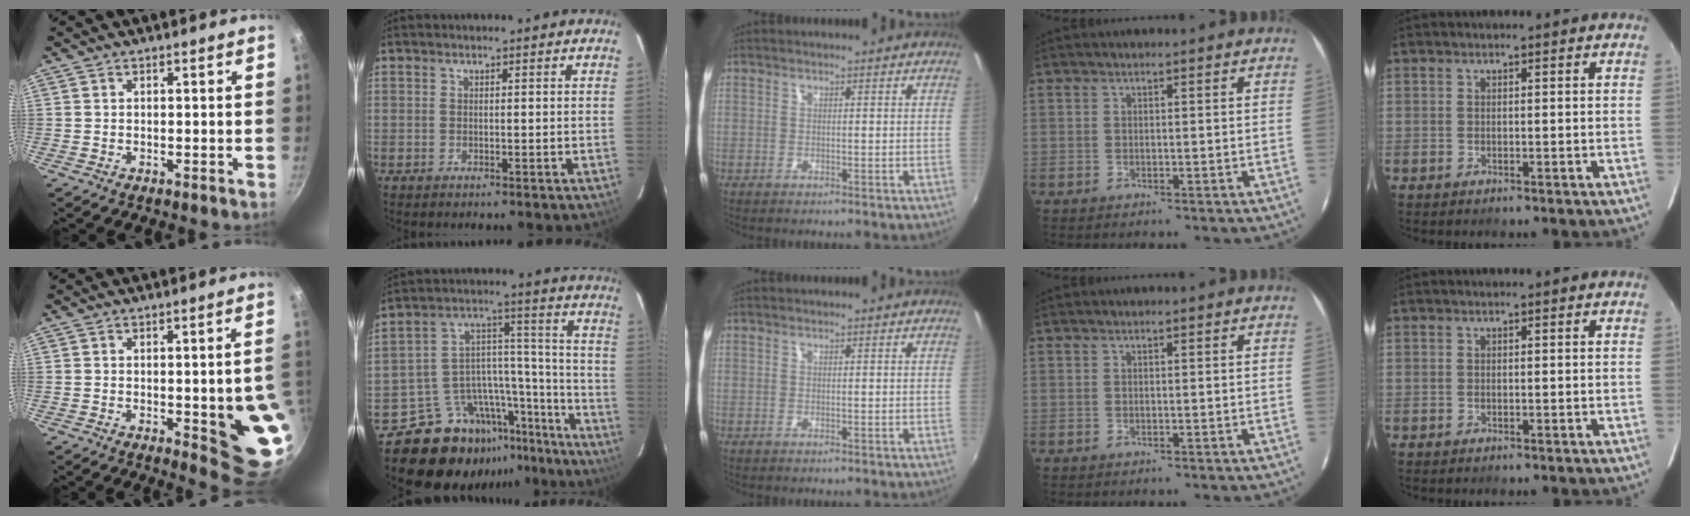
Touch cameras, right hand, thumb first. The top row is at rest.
{"thumb": {"total": 12.2, "force": [-2.0, 3.4, 11.5], "torque": [-0.105, 0.005, -0.019]}, "index": {"total": 19.1, "force": [-16.6, 8.6, 4.1], "torque": [-0.061, 0.074, -0.246]}}